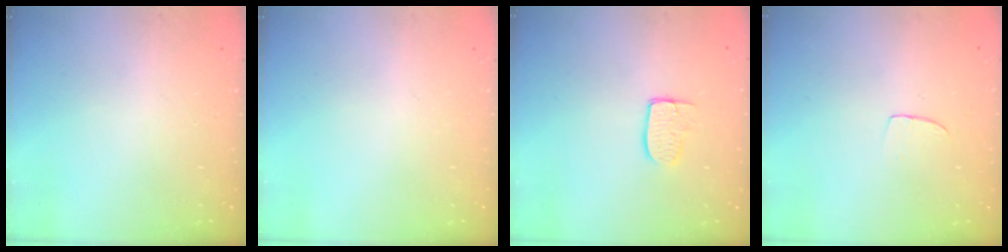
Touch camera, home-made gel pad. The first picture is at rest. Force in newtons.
{"total": 0.0}
{"total": 6.7, "press": 6.7, "slide": 0.4}
{"total": 4.3, "press": 4.3, "slide": 0.3}